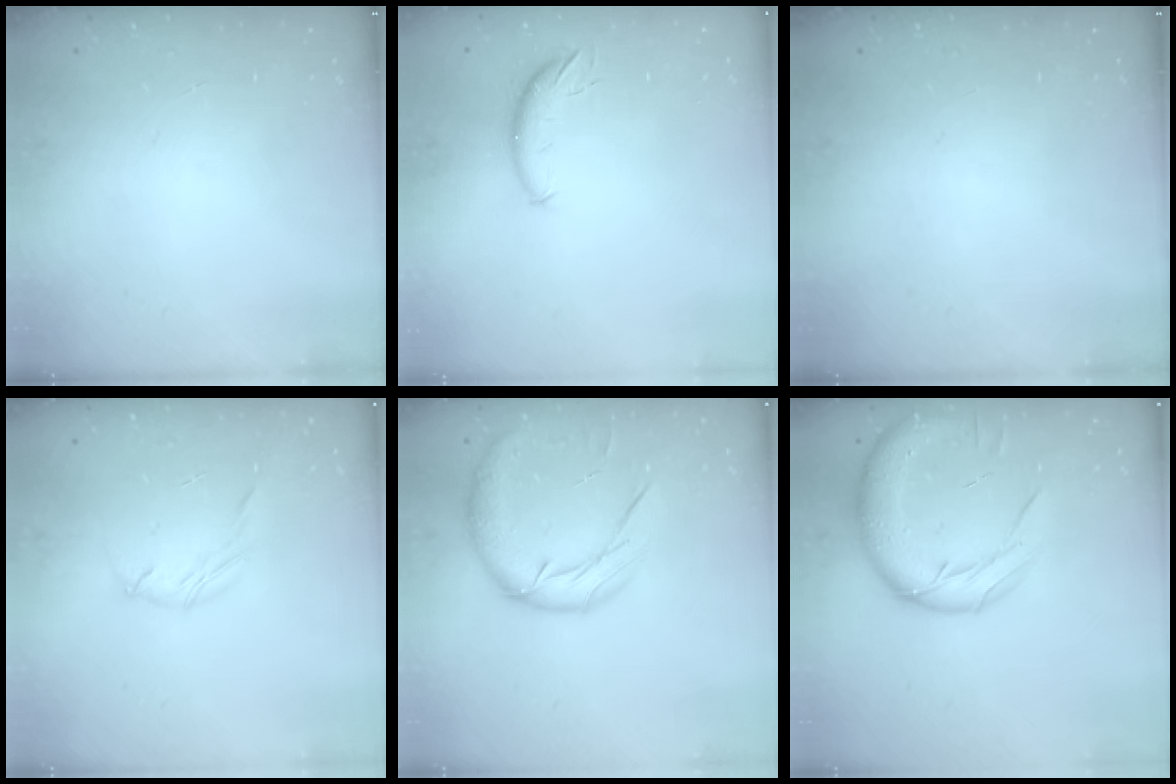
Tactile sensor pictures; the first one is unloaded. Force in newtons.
{"total": 7.5, "press": 7.5, "slide": 0.6}
{"total": 0.0}
{"total": 4.4, "press": 4.3, "slide": 0.8}
{"total": 15.6, "press": 15.4, "slide": 2.7}
{"total": 16.0, "press": 15.9, "slide": 1.9}